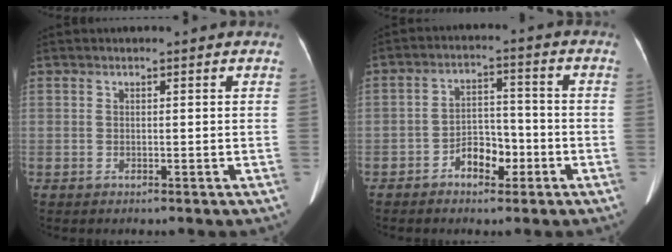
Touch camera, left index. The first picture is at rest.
{"total": 5.5, "force": [-2.8, 3.1, 3.5], "torque": [-0.060, 0.018, -0.048]}